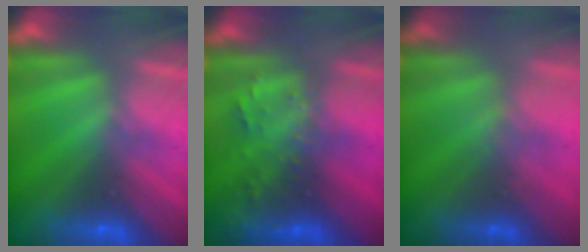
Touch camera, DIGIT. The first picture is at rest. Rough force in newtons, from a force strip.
{"total": 2.7}
{"total": 1.5}